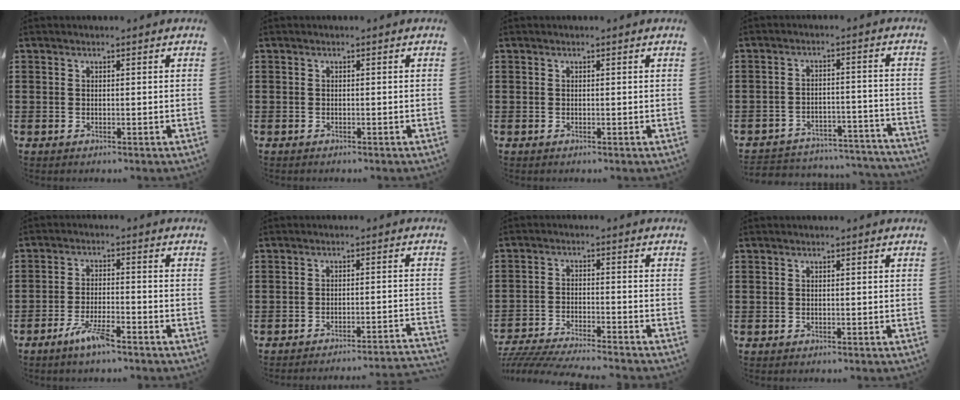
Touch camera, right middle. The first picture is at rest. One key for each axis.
{"total": 0.0}
{"total": 0.0}
{"total": 4.1, "fx": -4.0, "fy": 0.6, "fz": 0.4, "tx": -0.019, "ty": 0.002, "tz": -0.088}
{"total": 5.1, "fx": -3.5, "fy": 0.8, "fz": 3.6, "tx": -0.078, "ty": -0.002, "tz": -0.067}
{"total": 2.4, "fx": -2.3, "fy": -0.5, "fz": 0.5, "tx": -0.011, "ty": 0.000, "tz": -0.049}
{"total": 4.8, "fx": -4.7, "fy": -0.1, "fz": 1.0, "tx": -0.031, "ty": -0.010, "tz": -0.097}
{"total": 0.0}